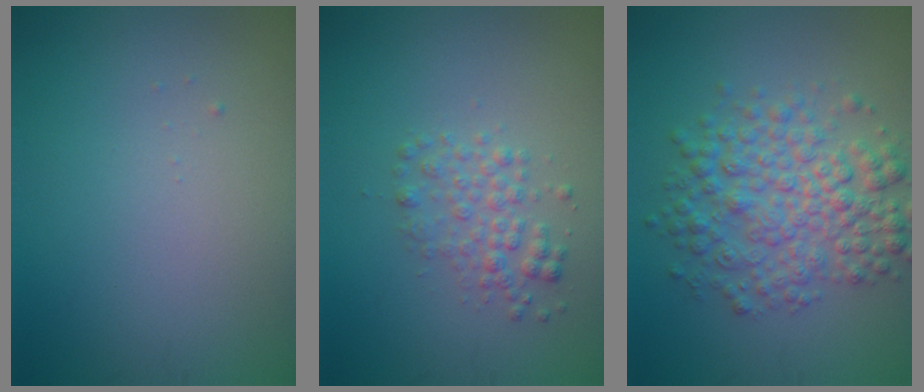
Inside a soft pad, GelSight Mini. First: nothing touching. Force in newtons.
{"total": 2.2, "press": 2.2, "slide": 0.0}
{"total": 5.9, "press": 5.9, "slide": 0.0}